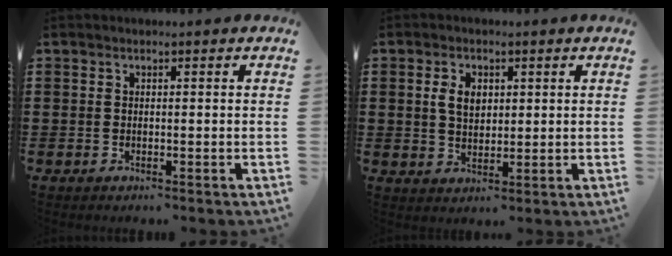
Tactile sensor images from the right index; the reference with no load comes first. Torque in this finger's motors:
{"motor_torque": [0.68, -0.27, 0.16, 0.08]}